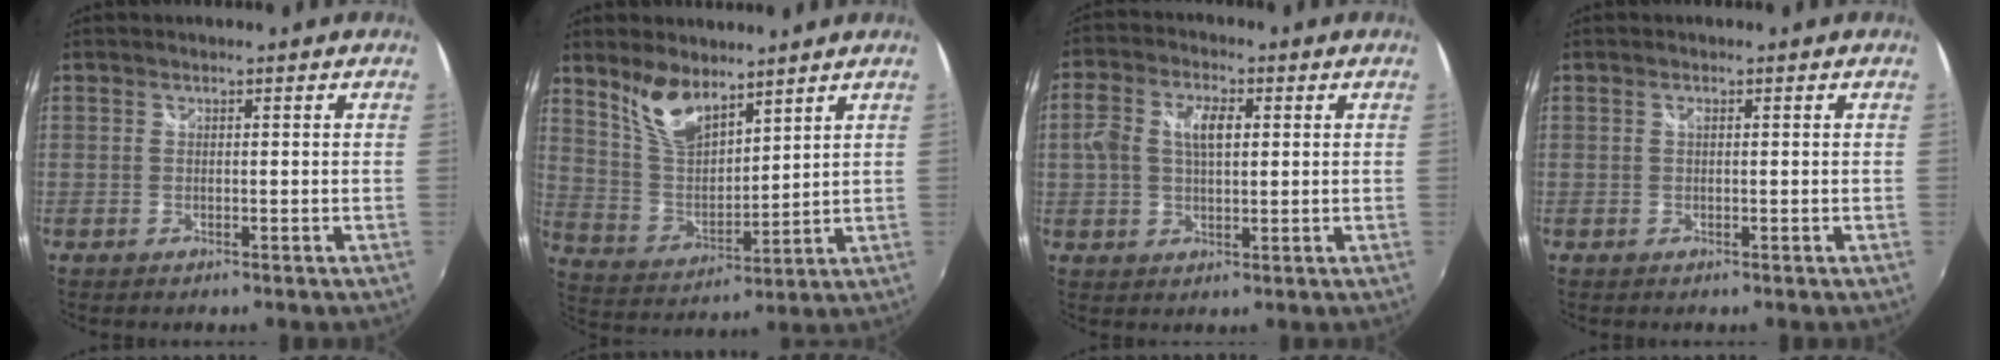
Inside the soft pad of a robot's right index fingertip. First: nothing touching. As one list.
[{"total": 10.2, "force": [7.4, 4.2, 5.7], "torque": [-0.110, 0.002, 0.152]}, {"total": 7.4, "force": [1.3, 4.1, 6.1], "torque": [-0.116, 0.018, 0.024]}, {"total": 0.5, "force": [0.2, 0.2, 0.5], "torque": [-0.010, 0.003, 0.001]}]